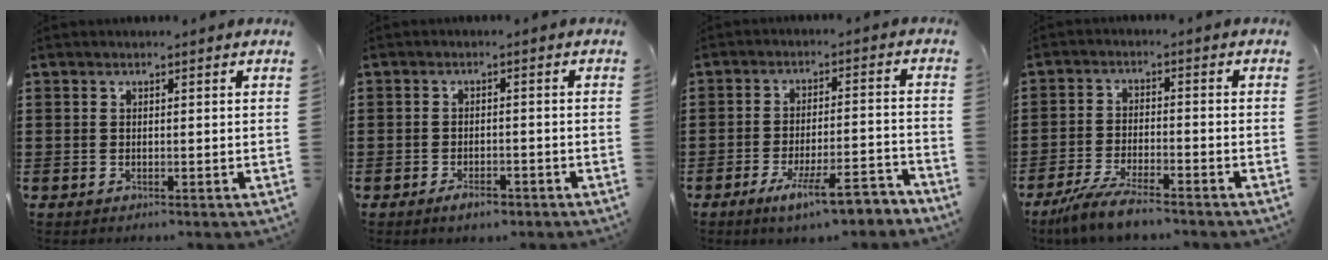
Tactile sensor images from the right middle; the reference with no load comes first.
{"total": 2.3, "force": [-1.8, 0.9, 1.2], "torque": [-0.022, 0.001, -0.033]}
{"total": 8.8, "force": [-6.3, 1.3, 6.1], "torque": [-0.104, -0.002, -0.112]}
{"total": 5.7, "force": [-4.9, 0.4, 2.8], "torque": [-0.073, -0.013, -0.097]}